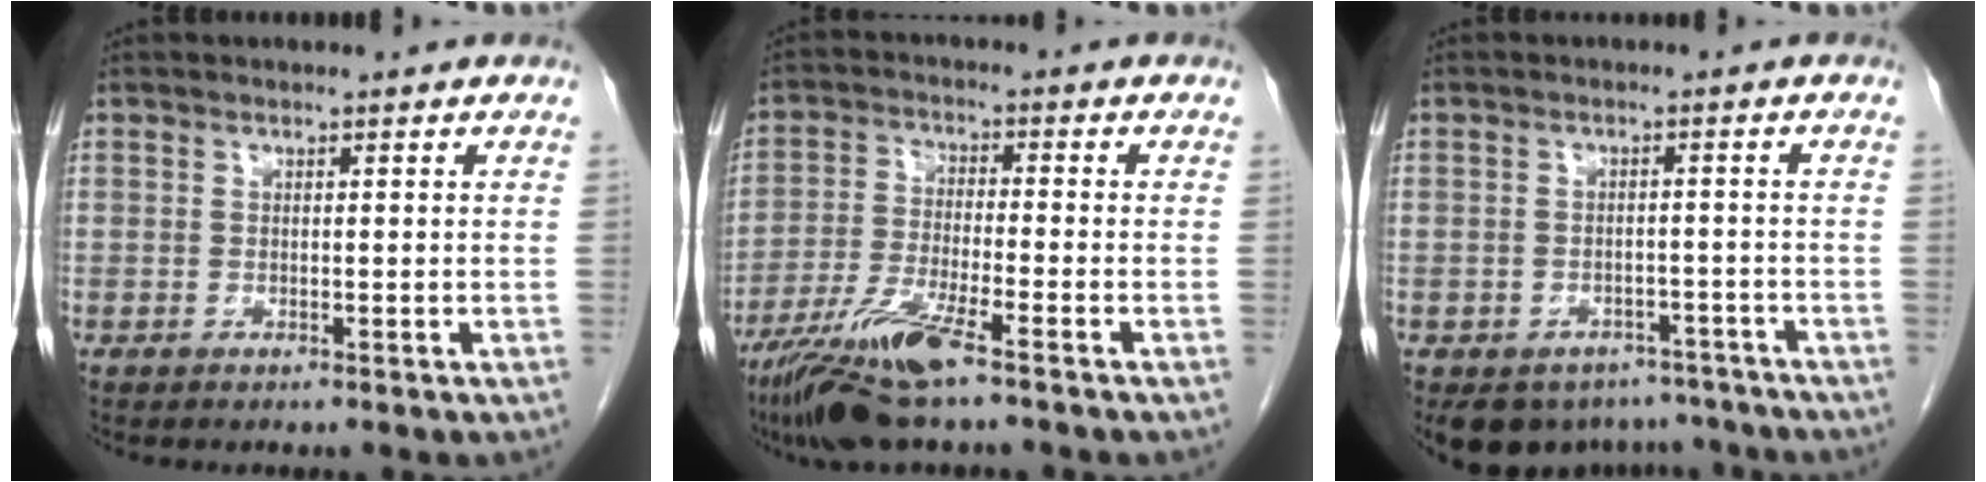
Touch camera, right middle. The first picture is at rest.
{"total": 9.9, "force": [-6.7, 0.6, 7.3], "torque": [-0.151, -0.026, -0.126]}
{"total": 9.5, "force": [-7.5, 5.5, 1.5], "torque": [-0.013, 0.011, -0.089]}